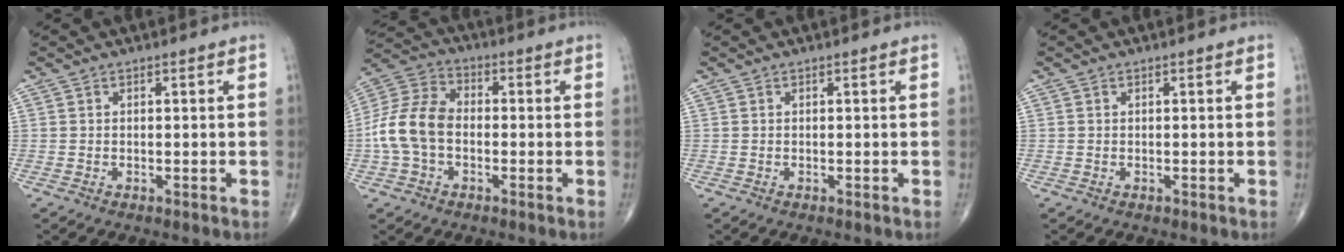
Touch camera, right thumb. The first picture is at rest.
{"total": 11.6, "force": [-1.8, 8.0, 8.2], "torque": [-0.166, 0.035, -0.045]}
{"total": 0.0}
{"total": 0.0}